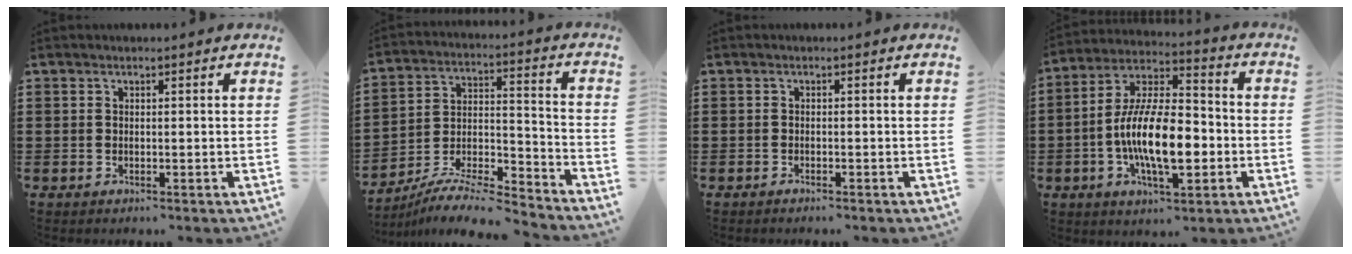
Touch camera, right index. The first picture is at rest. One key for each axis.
{"total": 8.7, "fx": -7.9, "fy": 1.0, "fz": 3.4, "tx": -0.058, "ty": 0.009, "tz": -0.157}
{"total": 0.5, "fx": -0.5, "fy": 0.0, "fz": 0.1, "tx": -0.004, "ty": -0.002, "tz": -0.010}
{"total": 13.7, "fx": -3.5, "fy": 5.9, "fz": 11.9, "tx": -0.252, "ty": -0.002, "tz": -0.065}